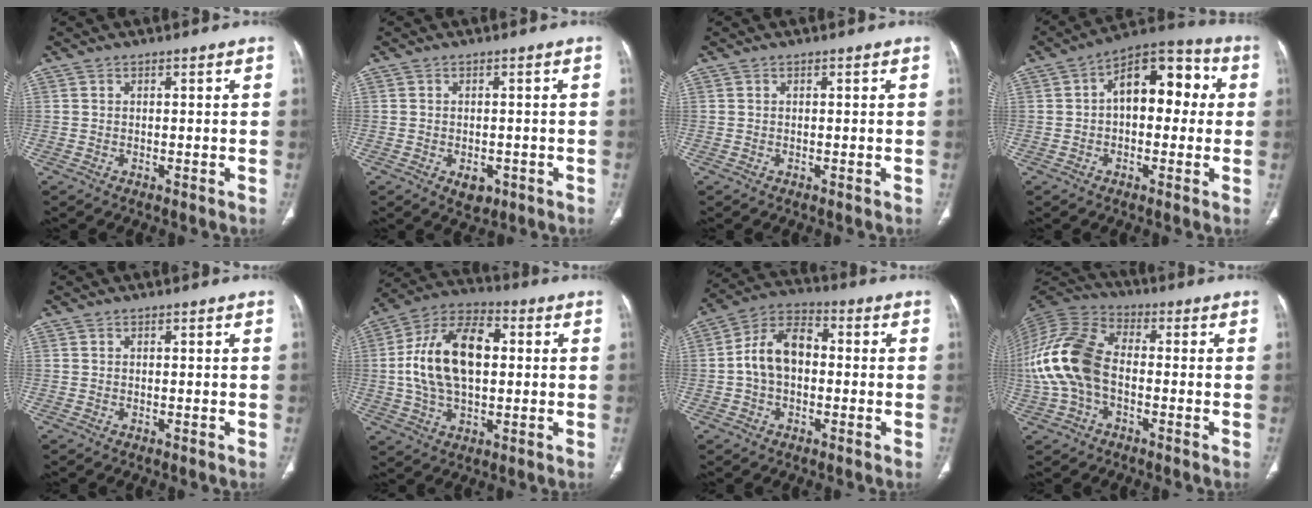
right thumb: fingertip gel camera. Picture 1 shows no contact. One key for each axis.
{"total": 3.2, "fx": -1.3, "fy": 2.2, "fz": 2.0, "tx": -0.018, "ty": 0.003, "tz": -0.010}
{"total": 0.0}
{"total": 13.6, "fx": 1.5, "fy": 8.0, "fz": 10.9, "tx": -0.119, "ty": 0.042, "tz": 0.011}
{"total": 0.0}
{"total": 17.6, "fx": 1.6, "fy": 10.1, "fz": 14.4, "tx": -0.262, "ty": 0.026, "tz": 0.024}
{"total": 10.4, "fx": -0.3, "fy": 6.9, "fz": 7.8, "tx": -0.137, "ty": 0.033, "tz": -0.017}
{"total": 16.1, "fx": -1.9, "fy": 10.1, "fz": 12.5, "tx": -0.272, "ty": 0.034, "tz": -0.039}